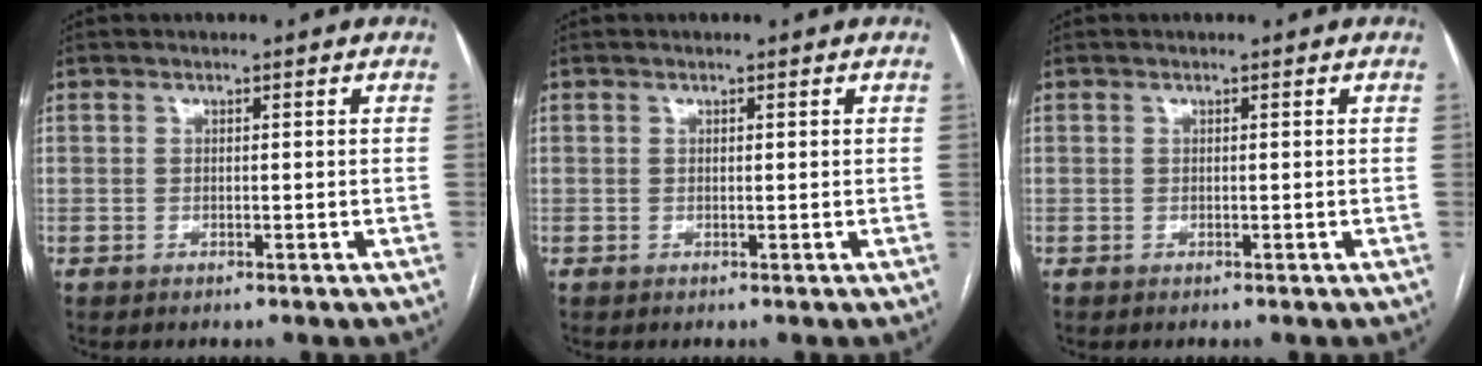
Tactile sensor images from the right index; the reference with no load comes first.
{"total": 0.0}
{"total": 0.0}